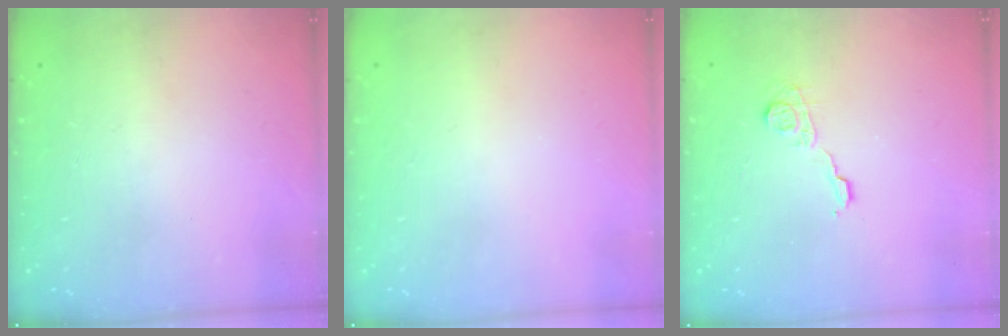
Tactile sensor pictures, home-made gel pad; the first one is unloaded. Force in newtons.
{"total": 0.0}
{"total": 7.3, "press": 7.2, "slide": 0.4}